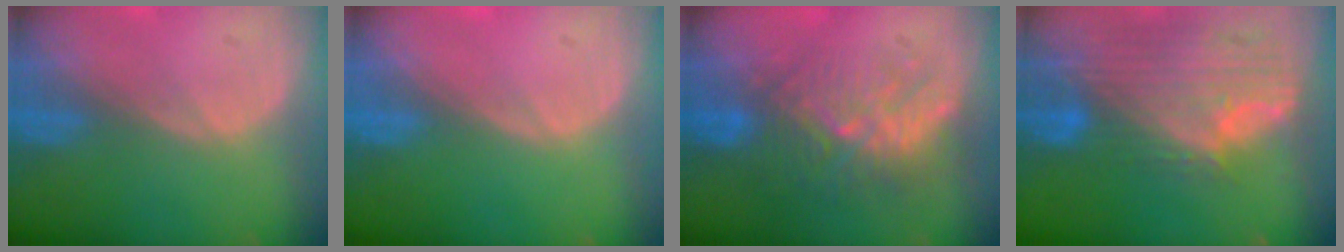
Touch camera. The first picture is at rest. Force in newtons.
{"total": 0.0}
{"total": 9.2, "press": 8.6, "slide": 3.4}
{"total": 11.9, "press": 10.1, "slide": 6.3}